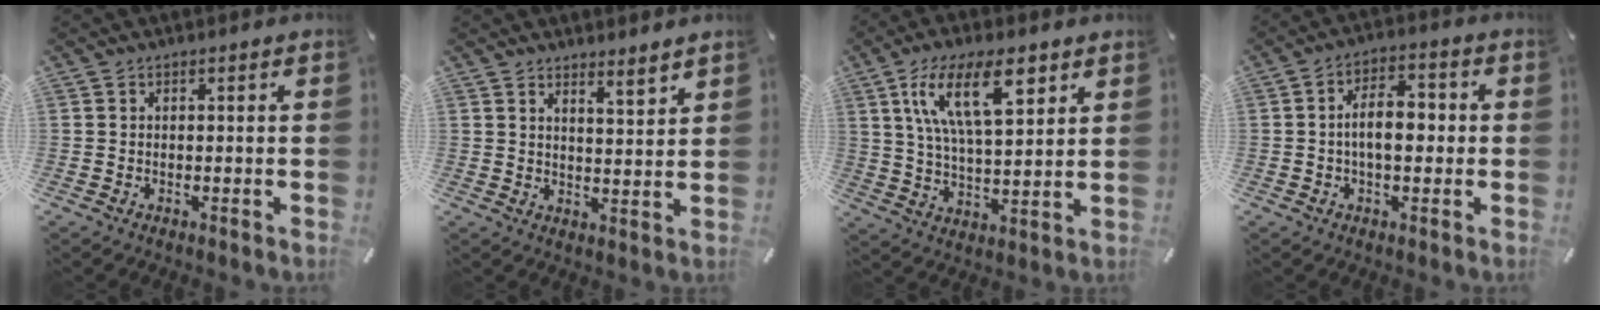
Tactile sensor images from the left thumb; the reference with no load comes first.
{"total": 4.1, "force": [4.0, 0.2, 0.8], "torque": [-0.009, -0.034, 0.070]}
{"total": 16.2, "force": [7.9, 6.8, 12.4], "torque": [-0.240, -0.014, 0.130]}
{"total": 8.1, "force": [-0.6, 4.5, 6.7], "torque": [-0.102, 0.006, -0.018]}